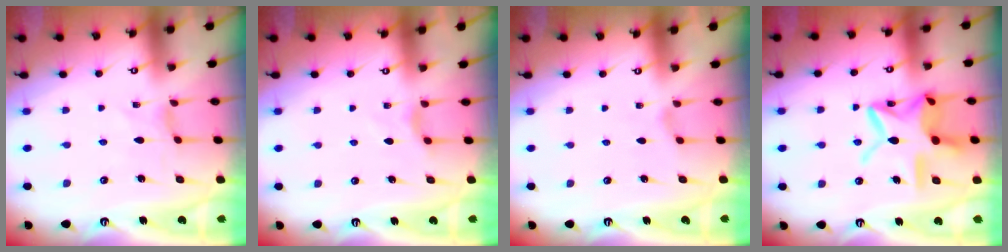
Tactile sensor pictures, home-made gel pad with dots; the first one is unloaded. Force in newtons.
{"total": 4.4, "press": 4.3, "slide": 0.5}
{"total": 0.8, "press": 0.7, "slide": 0.3}
{"total": 16.5, "press": 16.4, "slide": 1.4}